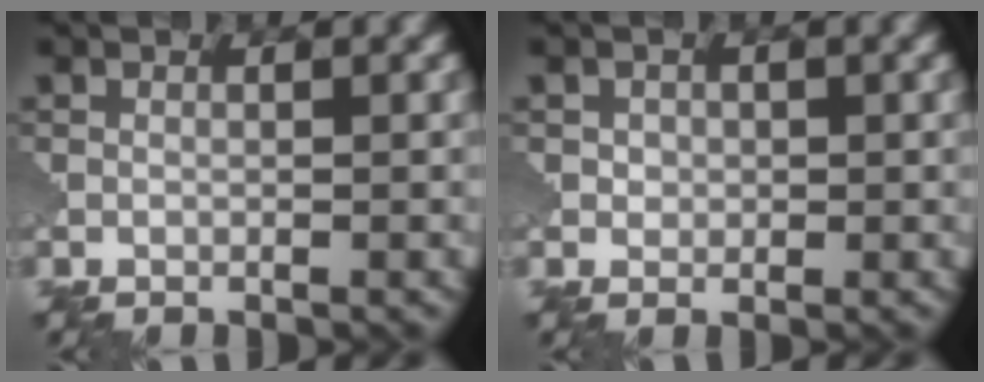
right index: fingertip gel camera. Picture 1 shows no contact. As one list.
[{"total": 1.2, "force": [0.2, 1.1, 0.4], "torque": [-0.003, -0.002, 0.004]}]